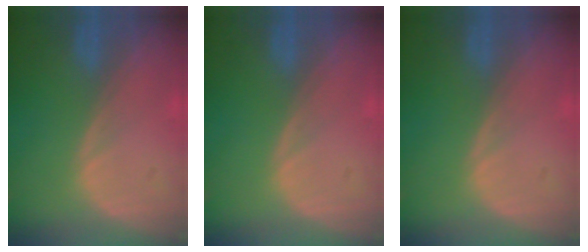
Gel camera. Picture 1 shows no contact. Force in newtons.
{"total": 0.0}
{"total": 0.0}